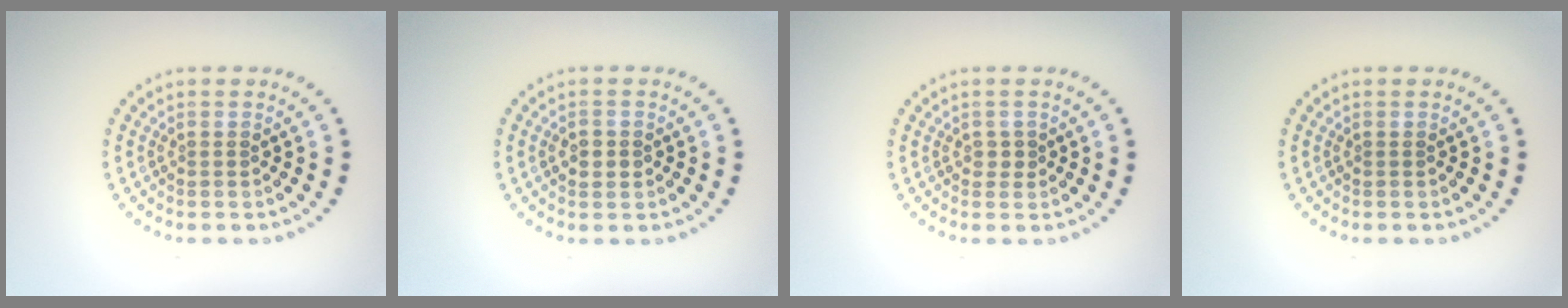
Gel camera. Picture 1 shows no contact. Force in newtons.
{"total": 1.3, "press": 1.2, "slide": 0.2}
{"total": 0.9, "press": 0.8, "slide": 0.3}
{"total": 0.0}